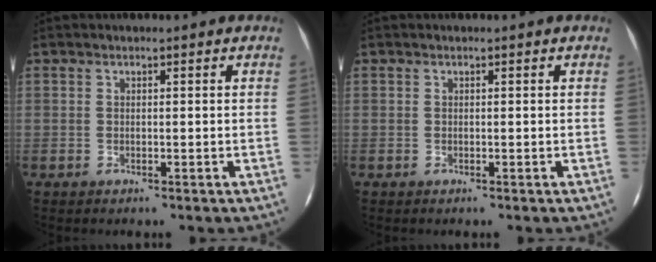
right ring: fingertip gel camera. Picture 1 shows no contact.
{"total": 0.0}